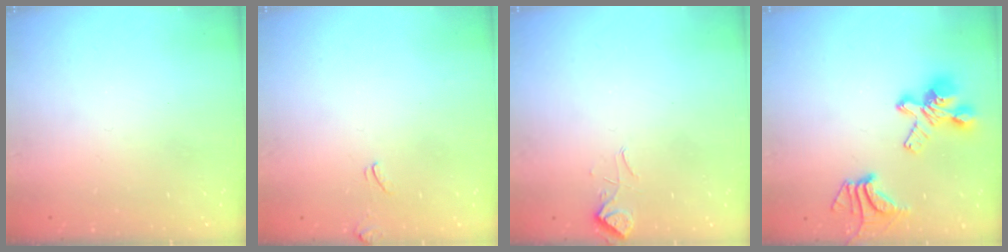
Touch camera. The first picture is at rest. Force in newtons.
{"total": 2.0, "press": 2.0, "slide": 0.4}
{"total": 2.2, "press": 2.1, "slide": 0.7}
{"total": 8.4, "press": 8.1, "slide": 2.4}